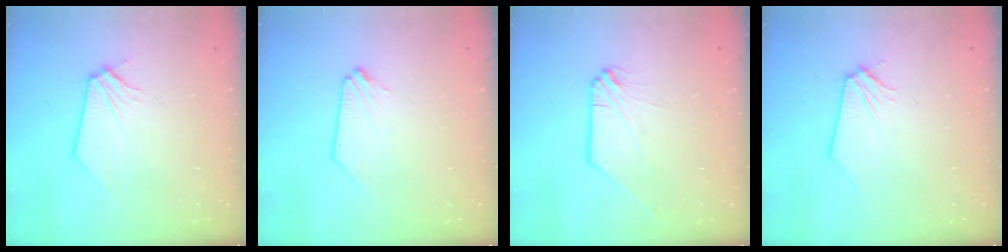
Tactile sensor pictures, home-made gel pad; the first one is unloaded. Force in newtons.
{"total": 0.0}
{"total": 0.9, "press": 0.9, "slide": 0.1}
{"total": 0.0}